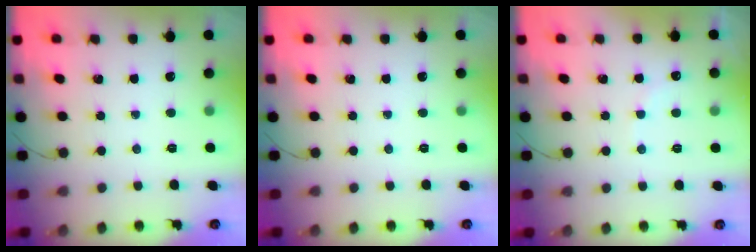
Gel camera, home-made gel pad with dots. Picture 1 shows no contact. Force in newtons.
{"total": 0.0}
{"total": 5.6, "press": 5.6, "slide": 0.8}